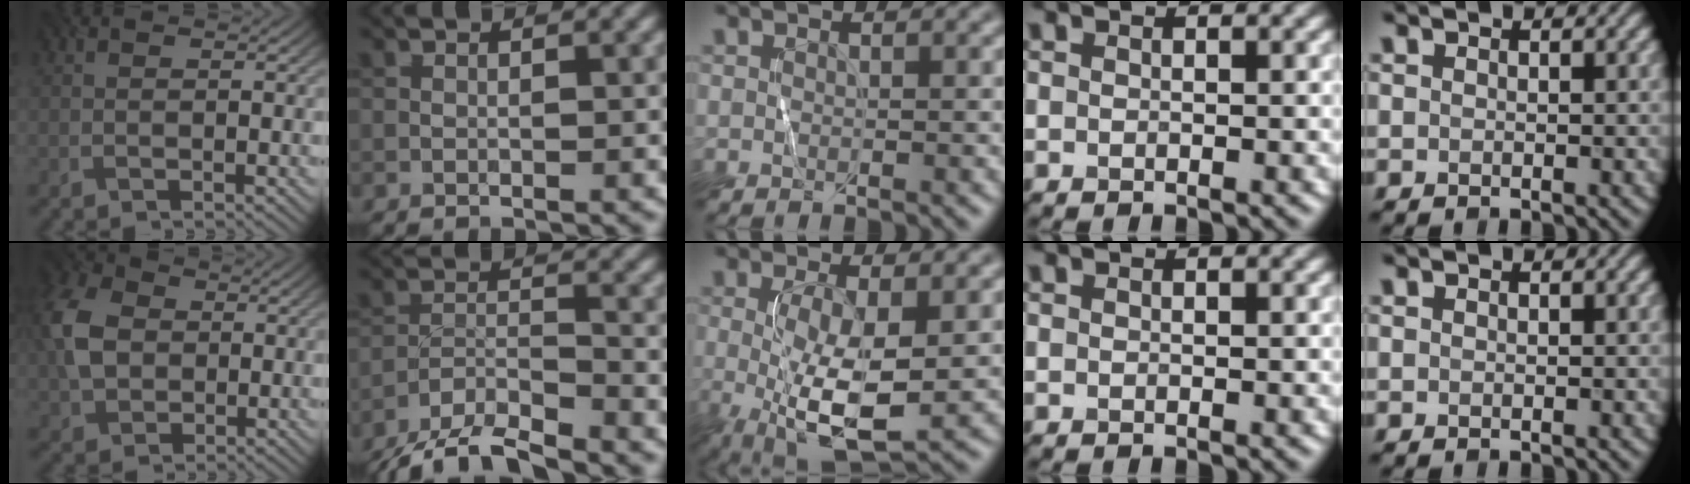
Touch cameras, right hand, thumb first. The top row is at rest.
{"thumb": {"total": 9.6, "force": [0.6, 7.3, 6.3], "torque": [-0.179, 0.018, 0.000]}, "index": {"total": 6.5, "force": [-5.8, 1.3, 2.6], "torque": [-0.052, -0.012, -0.108]}, "middle": {"total": 7.0, "force": [-0.9, 2.1, 6.6], "torque": [-0.139, -0.018, -0.013]}}